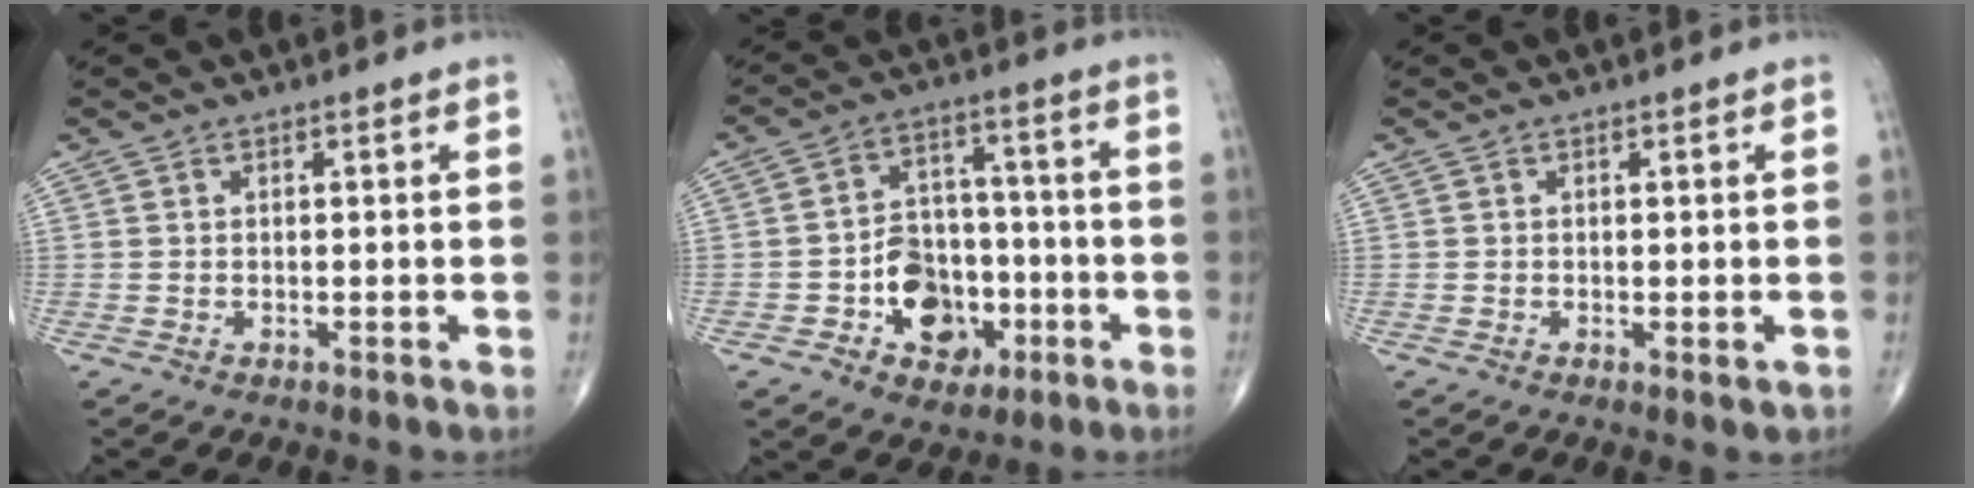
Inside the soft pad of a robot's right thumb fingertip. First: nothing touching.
{"total": 11.9, "force": [-4.2, 8.9, 6.6], "torque": [-0.055, 0.043, -0.065]}
{"total": 1.2, "force": [-0.4, 0.4, 1.0], "torque": [-0.016, -0.004, -0.004]}